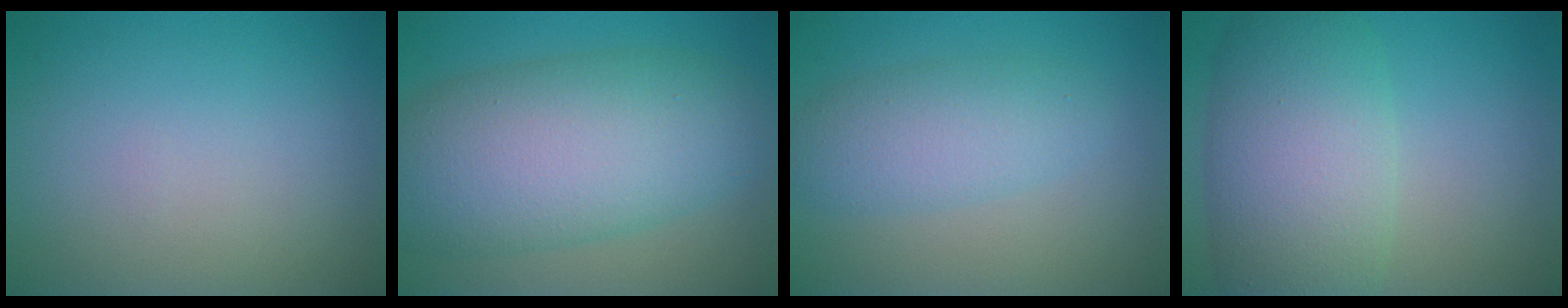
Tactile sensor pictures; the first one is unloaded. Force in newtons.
{"total": 10.9, "press": 10.9, "slide": 0.4}
{"total": 3.9, "press": 3.9, "slide": 0.2}
{"total": 8.6, "press": 8.6, "slide": 0.4}